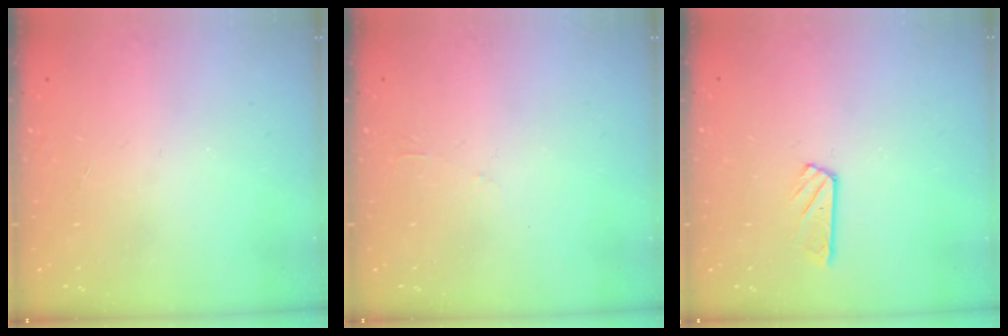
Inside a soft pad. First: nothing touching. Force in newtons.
{"total": 2.3, "press": 2.3, "slide": 0.4}
{"total": 4.2, "press": 4.2, "slide": 0.4}